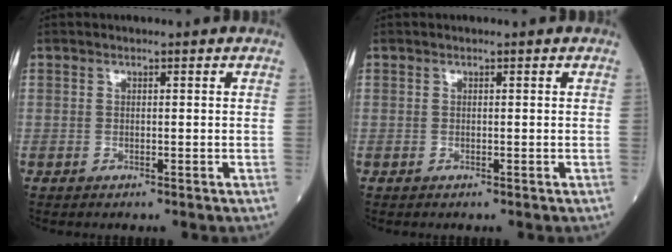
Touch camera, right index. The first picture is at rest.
{"total": 0.0}